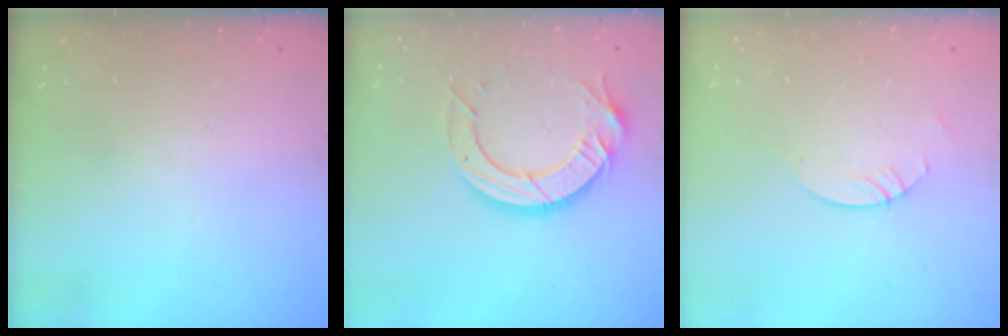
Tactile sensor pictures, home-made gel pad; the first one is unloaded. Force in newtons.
{"total": 12.1, "press": 12.1, "slide": 1.0}
{"total": 3.0, "press": 2.9, "slide": 0.3}